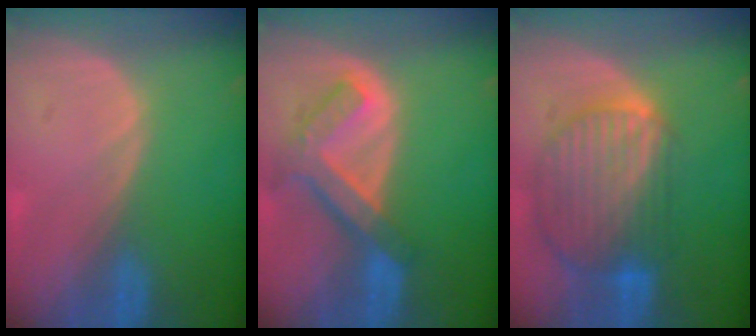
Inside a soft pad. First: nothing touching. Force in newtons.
{"total": 7.5, "press": 6.4, "slide": 3.8}
{"total": 10.4, "press": 8.9, "slide": 5.4}